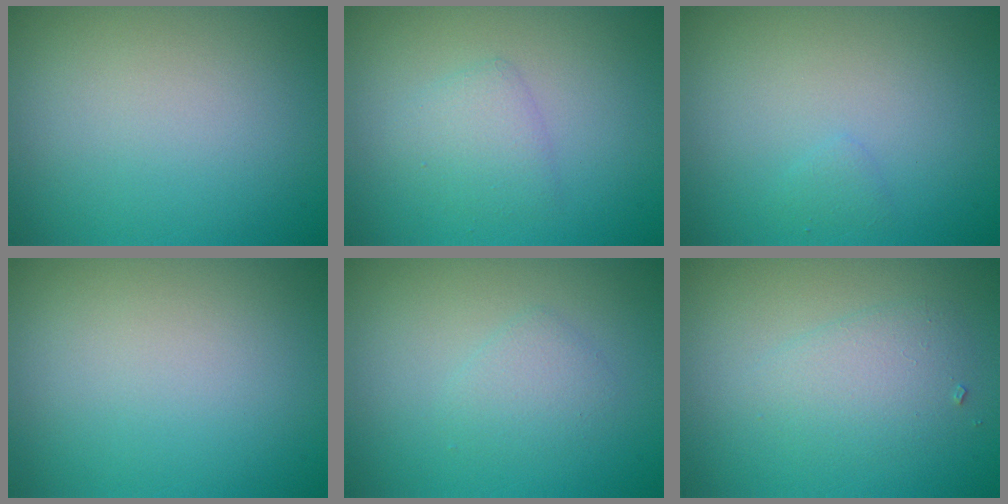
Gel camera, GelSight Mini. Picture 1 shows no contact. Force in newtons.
{"total": 1.9, "press": 1.9, "slide": 0.1}
{"total": 0.6, "press": 0.6, "slide": 0.1}
{"total": 0.0}
{"total": 1.4, "press": 1.4, "slide": 0.1}
{"total": 2.3, "press": 2.3, "slide": 0.2}